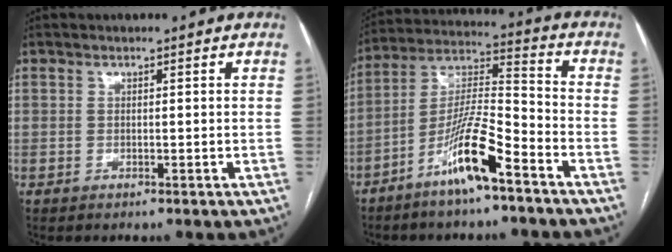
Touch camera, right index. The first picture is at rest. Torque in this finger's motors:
{"motor_torque": [1.18, -0.45, 0.34, 0.16]}